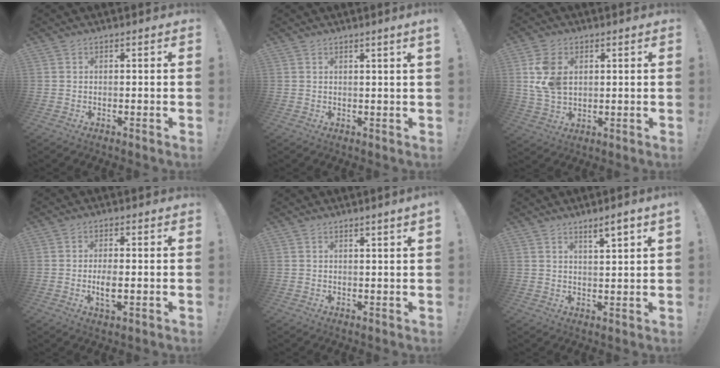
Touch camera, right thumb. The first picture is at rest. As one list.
[{"total": 1.9, "force": [1.1, -0.6, 1.5], "torque": [-0.010, -0.011, 0.014]}, {"total": 10.5, "force": [2.7, 7.3, 6.9], "torque": [-0.137, -0.004, 0.052]}, {"total": 4.6, "force": [-0.9, 1.7, 4.2], "torque": [-0.078, -0.007, -0.018]}, {"total": 1.8, "force": [1.2, -0.6, 1.3], "torque": [-0.015, -0.008, 0.018]}, {"total": 4.5, "force": [3.3, -0.1, 3.0], "torque": [-0.040, -0.020, 0.051]}]